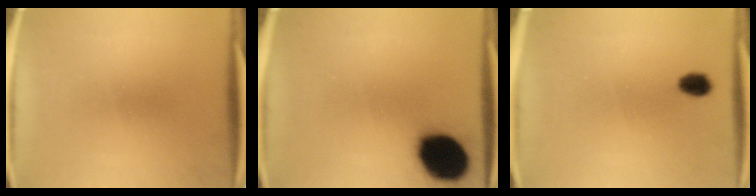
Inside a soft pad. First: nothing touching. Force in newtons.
{"total": 17.4}
{"total": 3.2}